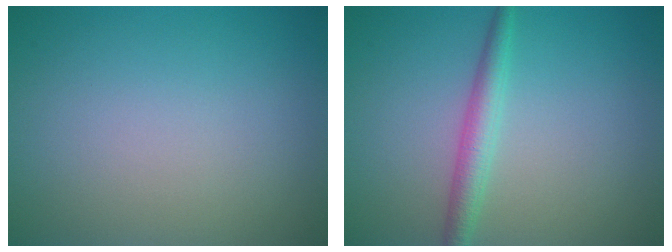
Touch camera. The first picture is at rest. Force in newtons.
{"total": 2.4, "press": 2.4, "slide": 0.1}